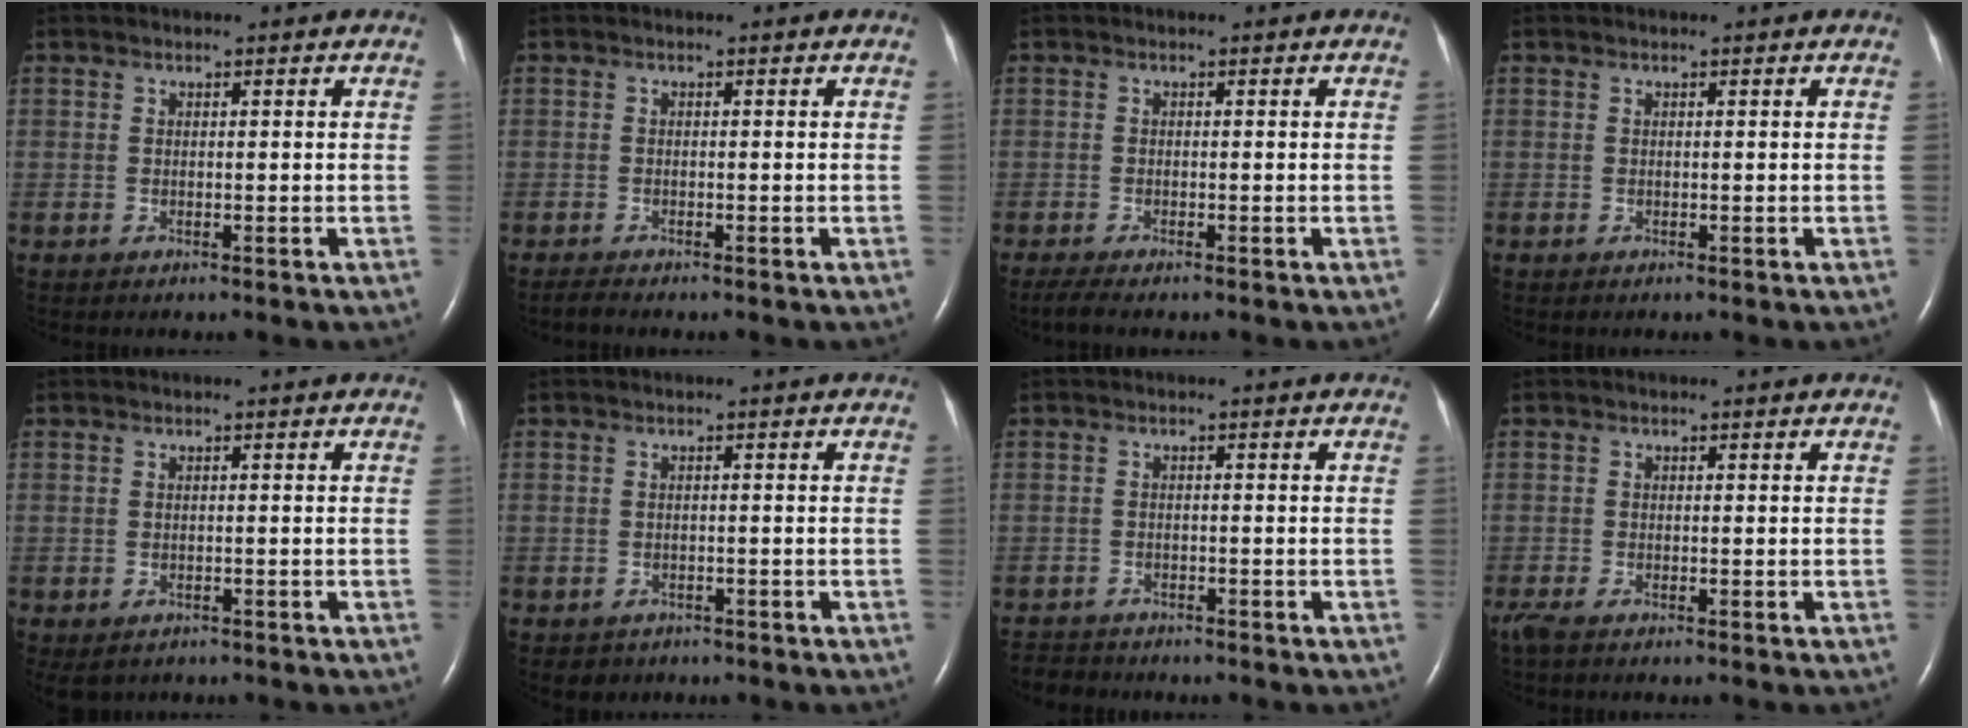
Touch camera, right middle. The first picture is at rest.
{"total": 0.9, "force": [-0.8, -0.1, 0.2], "torque": [-0.015, -0.005, -0.017]}
{"total": 2.1, "force": [-1.7, 0.0, 1.3], "torque": [-0.034, -0.009, -0.032]}
{"total": 0.0}
{"total": 3.4, "force": [-2.4, 2.2, 1.0], "torque": [-0.012, 0.000, -0.028]}
{"total": 1.9, "force": [-1.2, 1.4, 0.1], "torque": [-0.008, 0.003, -0.013]}
{"total": 3.1, "force": [-3.0, 0.8, -0.3], "torque": [0.001, -0.010, -0.052]}
{"total": 1.8, "force": [-1.3, 0.3, 1.1], "torque": [-0.031, -0.009, -0.029]}